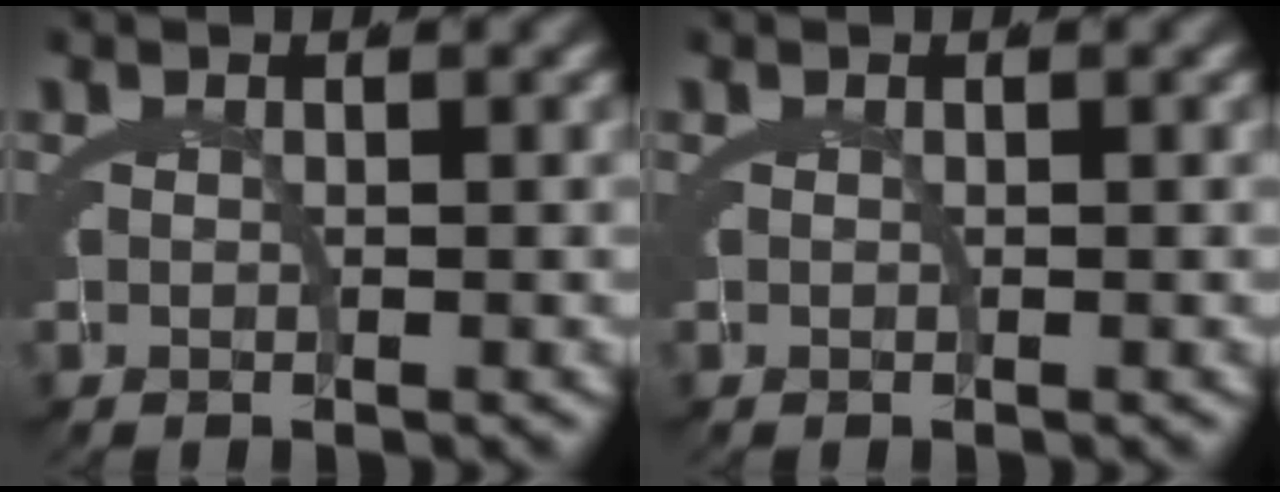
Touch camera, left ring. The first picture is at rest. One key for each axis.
{"total": 0.0}